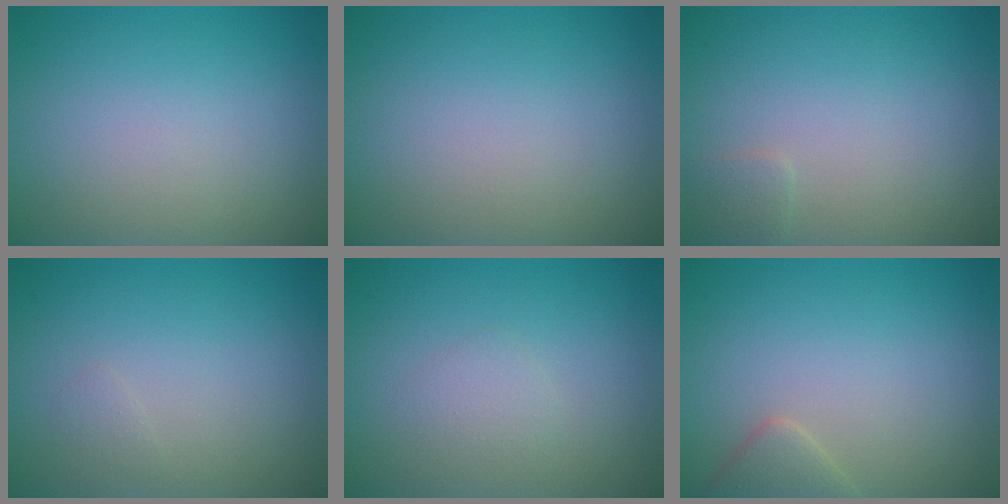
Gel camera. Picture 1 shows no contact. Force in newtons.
{"total": 0.0}
{"total": 0.9, "press": 0.9, "slide": 0.1}
{"total": 0.5, "press": 0.5, "slide": 0.0}
{"total": 1.1, "press": 1.1, "slide": 0.0}
{"total": 1.8, "press": 1.8, "slide": 0.2}